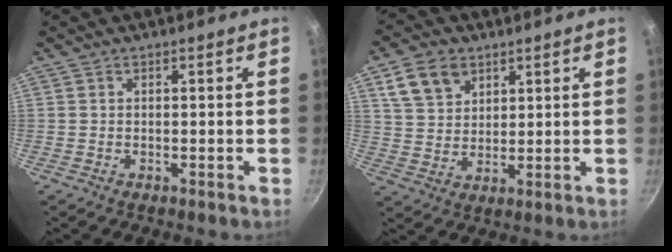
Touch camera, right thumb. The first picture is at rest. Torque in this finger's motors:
{"motor_torque": [-0.60, 1.61, 0.09, -0.17, 0.05]}